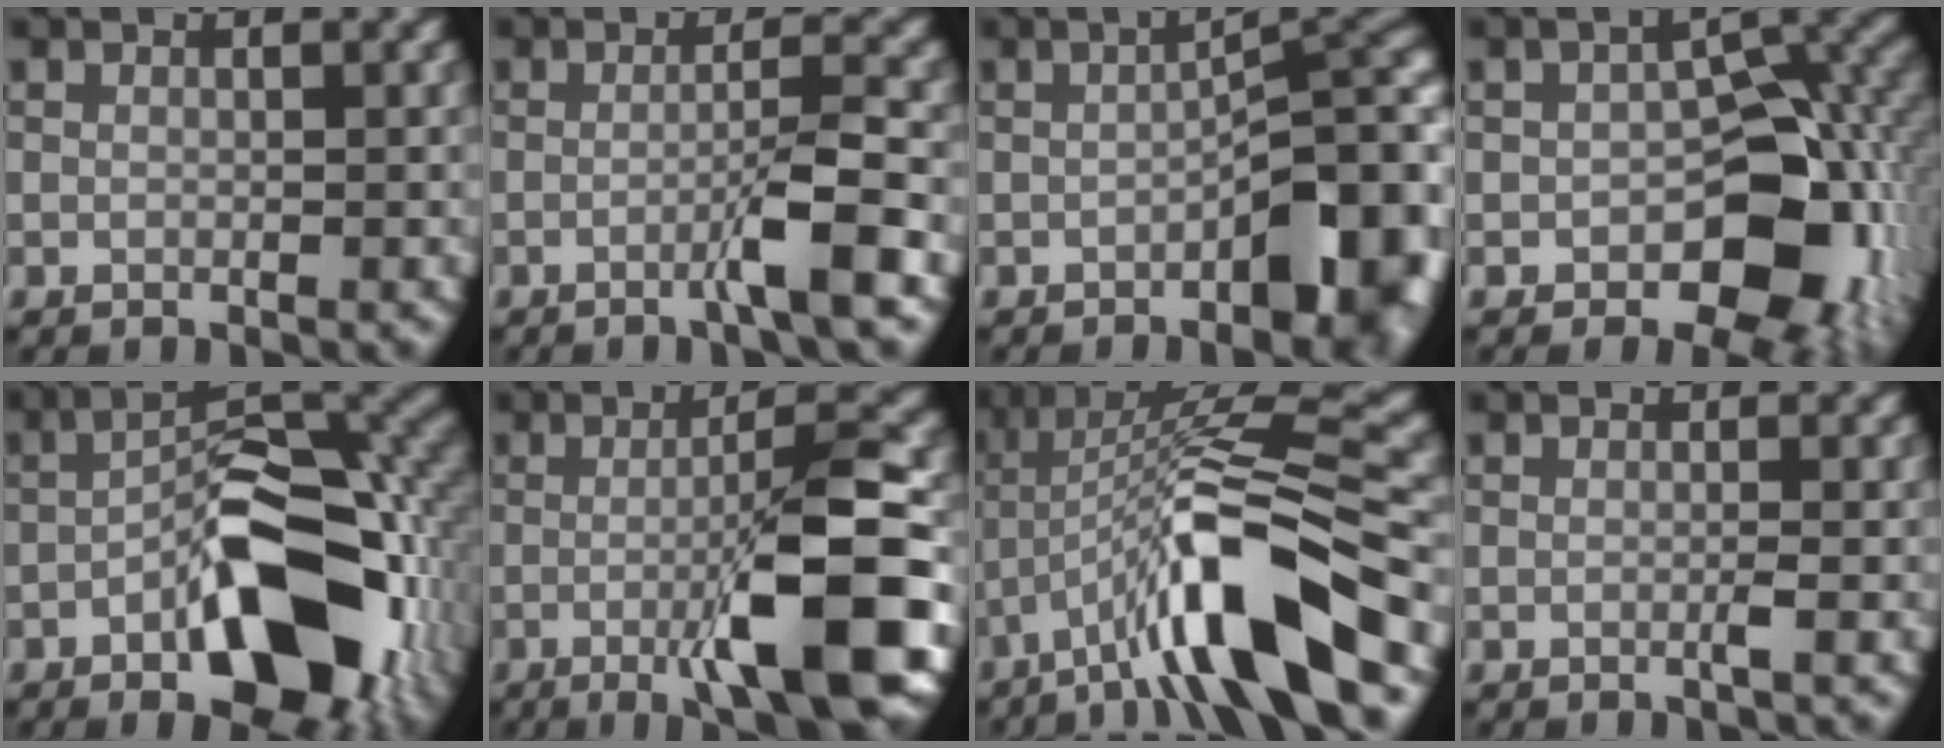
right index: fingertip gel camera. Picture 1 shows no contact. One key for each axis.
{"total": 3.7, "fx": -1.4, "fy": 0.1, "fz": 3.4, "tx": -0.050, "ty": 0.011, "tz": -0.037}
{"total": 8.8, "fx": -2.7, "fy": 3.2, "fz": 7.7, "tx": -0.079, "ty": 0.009, "tz": -0.039}
{"total": 9.6, "fx": -3.0, "fy": 5.7, "fz": 7.2, "tx": -0.081, "ty": -0.005, "tz": -0.042}
{"total": 12.2, "fx": -4.6, "fy": 5.4, "fz": 9.9, "tx": -0.142, "ty": 0.008, "tz": -0.080}
{"total": 10.8, "fx": -2.9, "fy": 2.0, "fz": 10.2, "tx": -0.138, "ty": 0.007, "tz": -0.054}
{"total": 10.9, "fx": -5.4, "fy": 1.9, "fz": 9.2, "tx": -0.161, "ty": 0.017, "tz": -0.097}
{"total": 0.7, "fx": -0.2, "fy": 0.0, "fz": 0.7, "tx": -0.014, "ty": -0.002, "tz": -0.008}